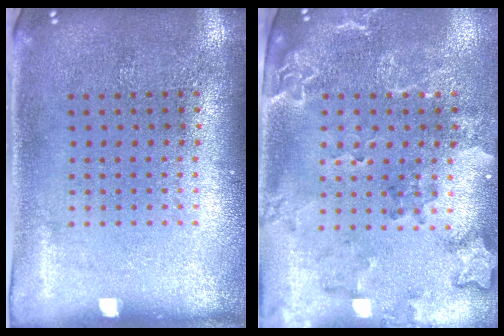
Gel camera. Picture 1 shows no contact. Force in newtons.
{"total": 2.0, "press": 1.9, "slide": 0.7}